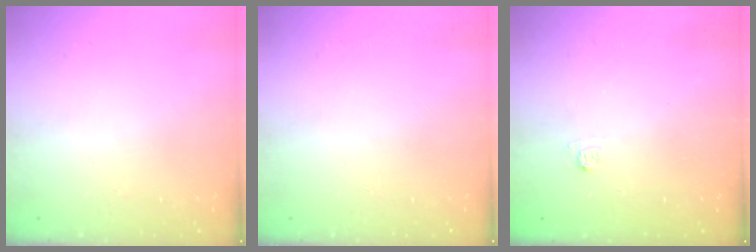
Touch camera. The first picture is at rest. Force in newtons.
{"total": 0.0}
{"total": 2.2, "press": 2.0, "slide": 0.9}